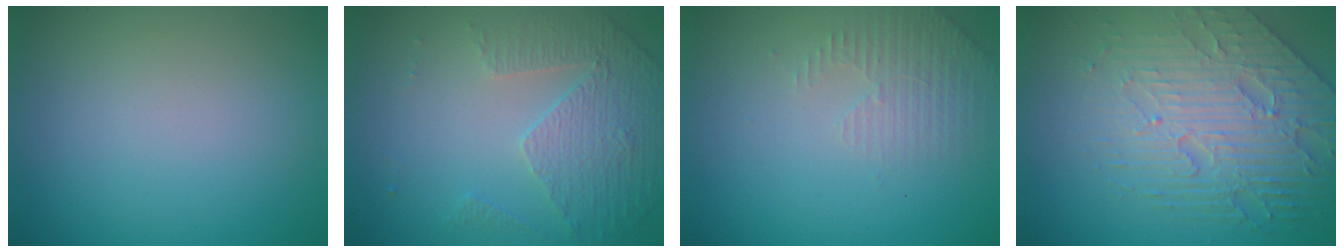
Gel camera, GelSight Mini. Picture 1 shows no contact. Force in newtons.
{"total": 4.9, "press": 3.4, "slide": 3.4}
{"total": 2.3, "press": 2.2, "slide": 0.6}
{"total": 6.7, "press": 5.3, "slide": 4.1}